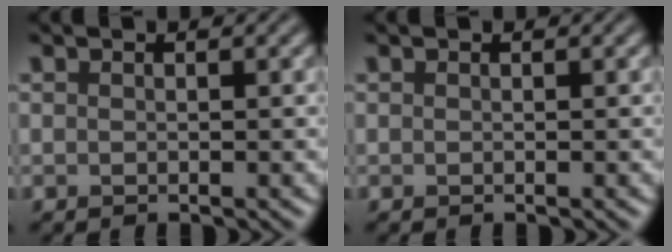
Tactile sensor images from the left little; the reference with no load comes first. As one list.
[{"total": 0.0}]